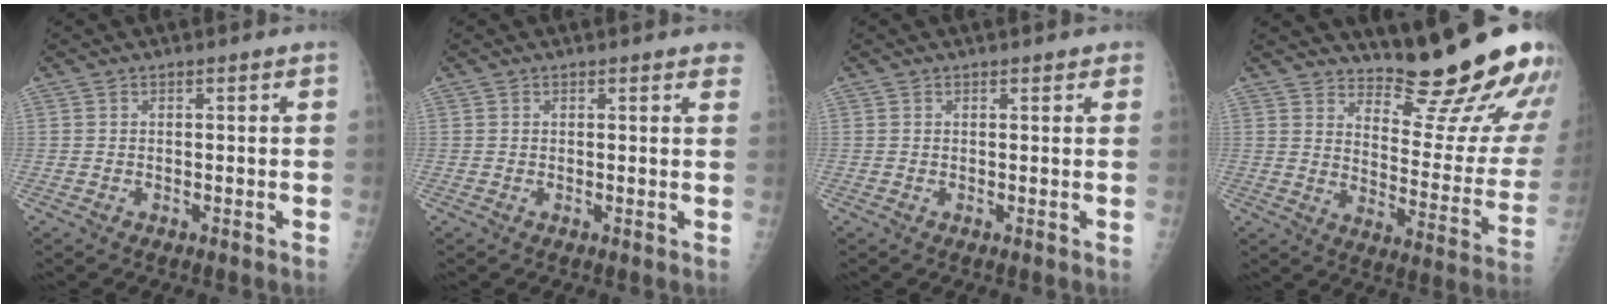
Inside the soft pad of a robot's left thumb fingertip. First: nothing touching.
{"total": 2.5, "force": [2.0, 0.7, 1.3], "torque": [0.000, -0.001, 0.013]}
{"total": 1.3, "force": [0.9, 0.6, 0.8], "torque": [-0.004, -0.002, 0.008]}
{"total": 19.6, "force": [16.8, 2.9, 9.5], "torque": [-0.100, -0.165, 0.226]}